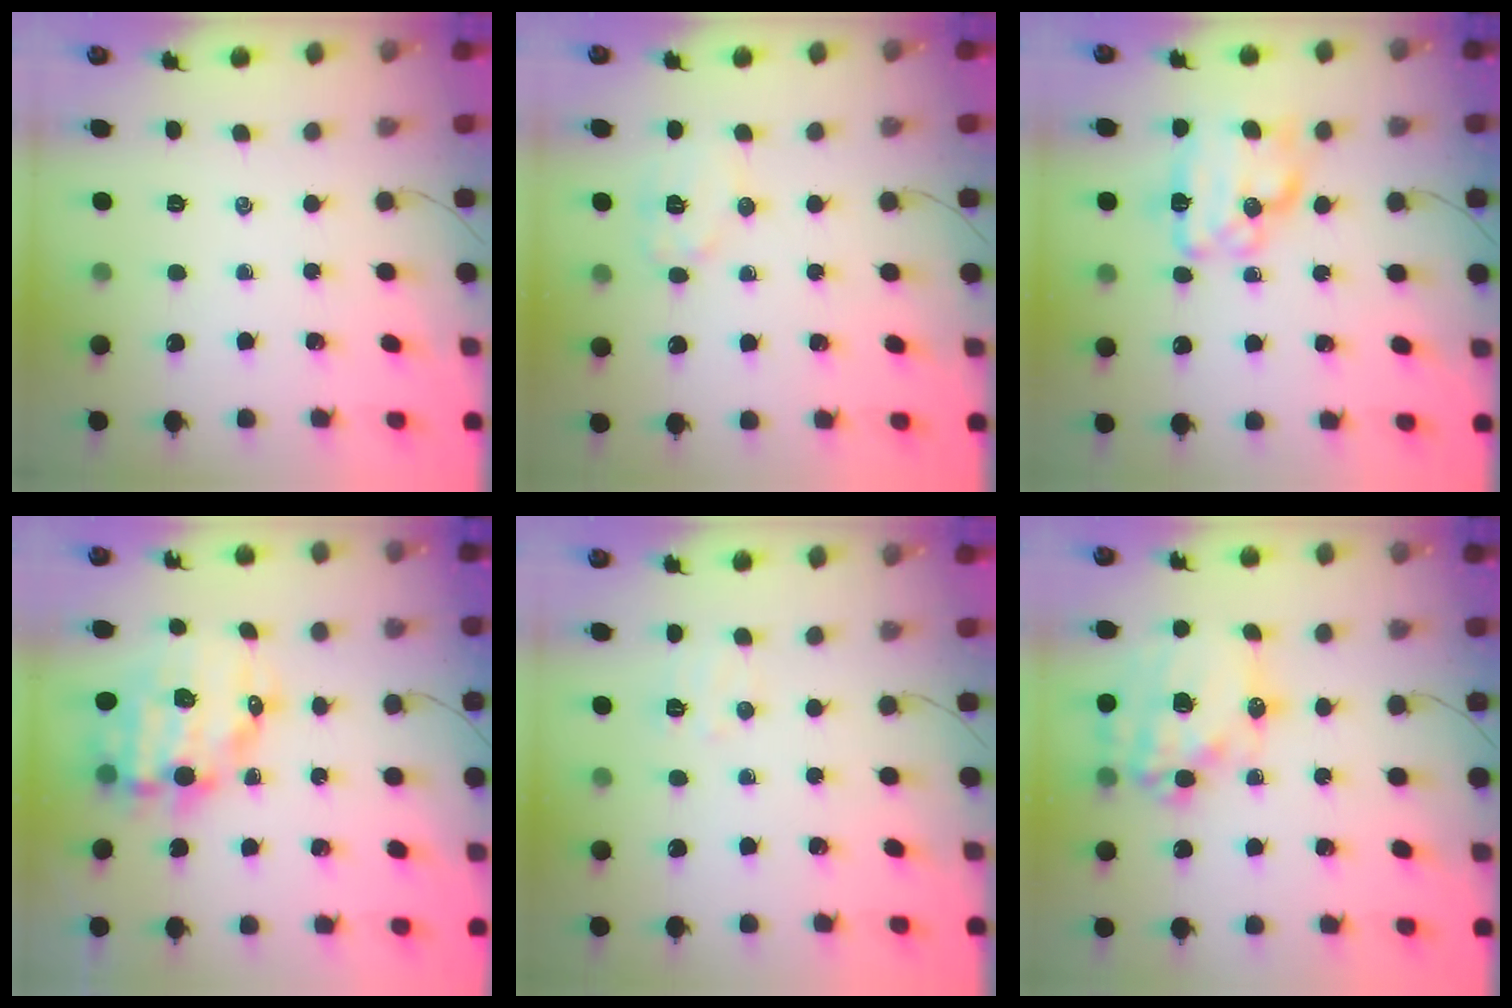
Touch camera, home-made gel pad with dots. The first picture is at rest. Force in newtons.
{"total": 7.7, "press": 7.7, "slide": 0.6}
{"total": 14.2, "press": 14.2, "slide": 0.4}
{"total": 13.4, "press": 13.1, "slide": 3.0}
{"total": 4.2, "press": 4.1, "slide": 1.0}
{"total": 19.6, "press": 19.1, "slide": 4.3}